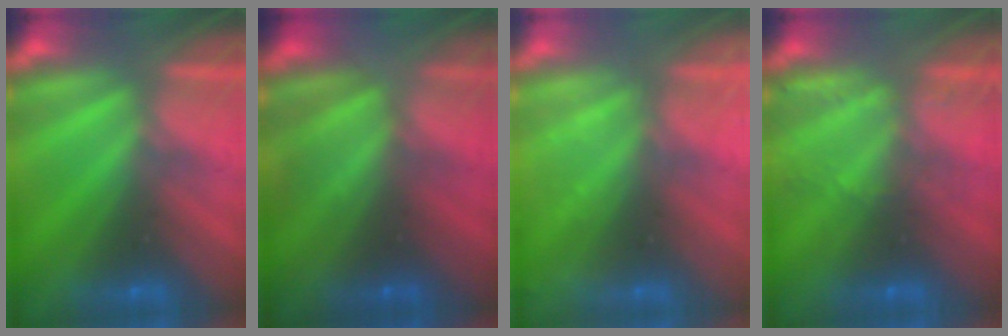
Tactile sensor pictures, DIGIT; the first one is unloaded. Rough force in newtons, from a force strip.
{"total": 1.7}
{"total": 2.3}
{"total": 2.2}